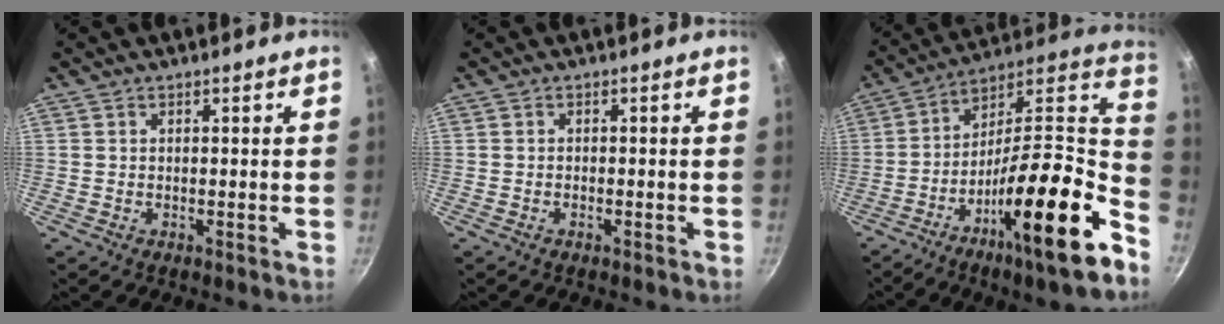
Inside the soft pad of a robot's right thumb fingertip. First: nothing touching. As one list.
[{"total": 0.7, "force": [-0.6, 0.1, 0.4], "torque": [-0.013, 0.005, -0.010]}, {"total": 25.1, "force": [-8.7, 5.9, 22.8], "torque": [-0.323, 0.040, -0.158]}]